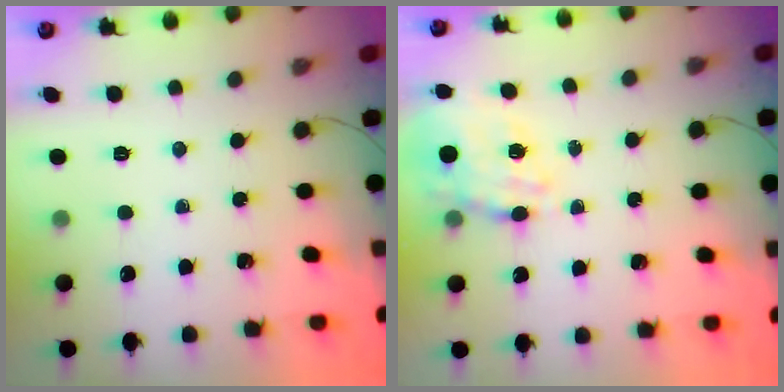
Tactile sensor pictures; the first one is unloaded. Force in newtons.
{"total": 16.0, "press": 15.6, "slide": 3.3}